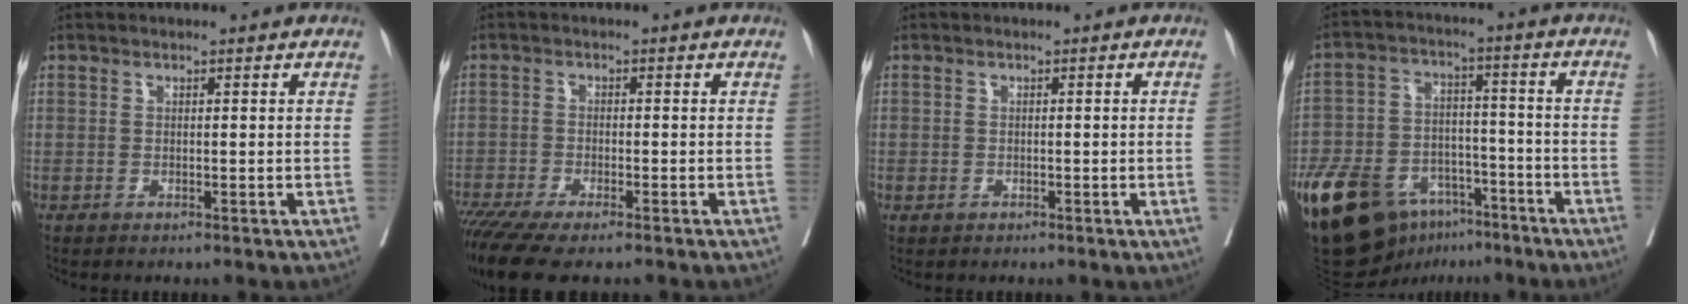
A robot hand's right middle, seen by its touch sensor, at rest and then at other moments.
{"total": 10.0, "force": [-7.8, 1.4, 6.0], "torque": [-0.102, -0.015, -0.129]}
{"total": 0.9, "force": [-0.1, 0.0, 0.8], "torque": [-0.014, 0.004, 0.000]}
{"total": 18.0, "force": [-11.2, 10.0, 9.9], "torque": [-0.190, 0.014, -0.185]}